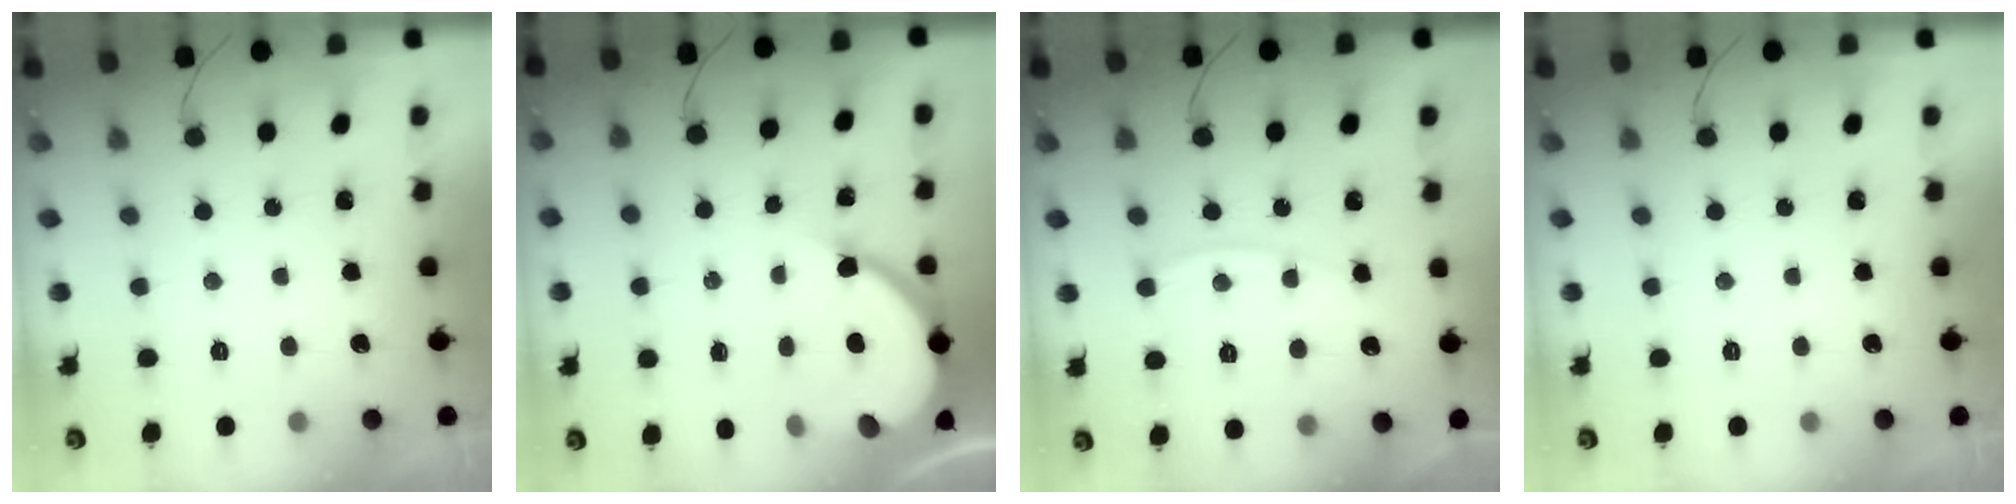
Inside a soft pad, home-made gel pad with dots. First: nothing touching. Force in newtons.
{"total": 10.2, "press": 10.1, "slide": 0.9}
{"total": 8.6, "press": 8.5, "slide": 1.0}
{"total": 0.0}